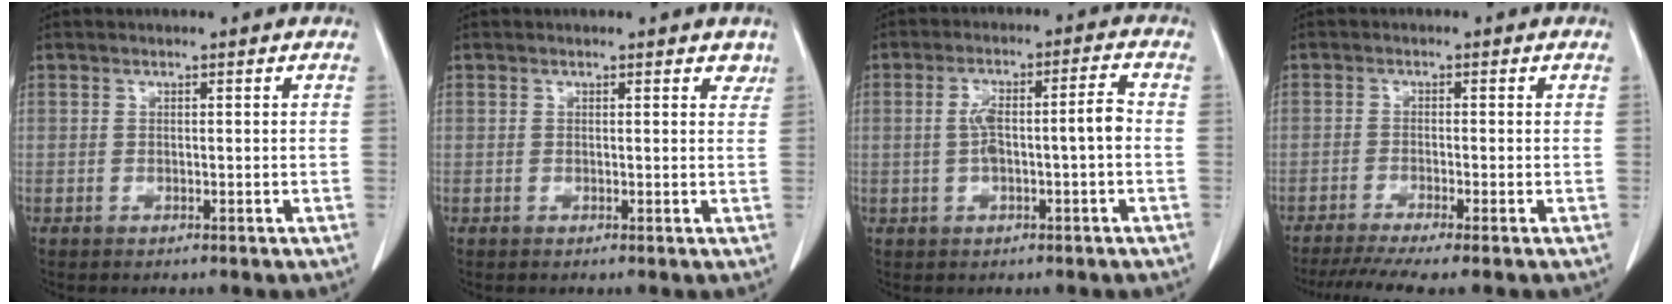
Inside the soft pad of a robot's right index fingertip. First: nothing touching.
{"total": 2.2, "force": [1.9, 1.0, 0.7], "torque": [0.005, -0.004, 0.011]}
{"total": 6.7, "force": [-0.5, 1.0, 6.6], "torque": [-0.123, 0.025, -0.007]}
{"total": 6.6, "force": [-5.2, -0.4, 4.1], "torque": [-0.060, -0.011, -0.086]}